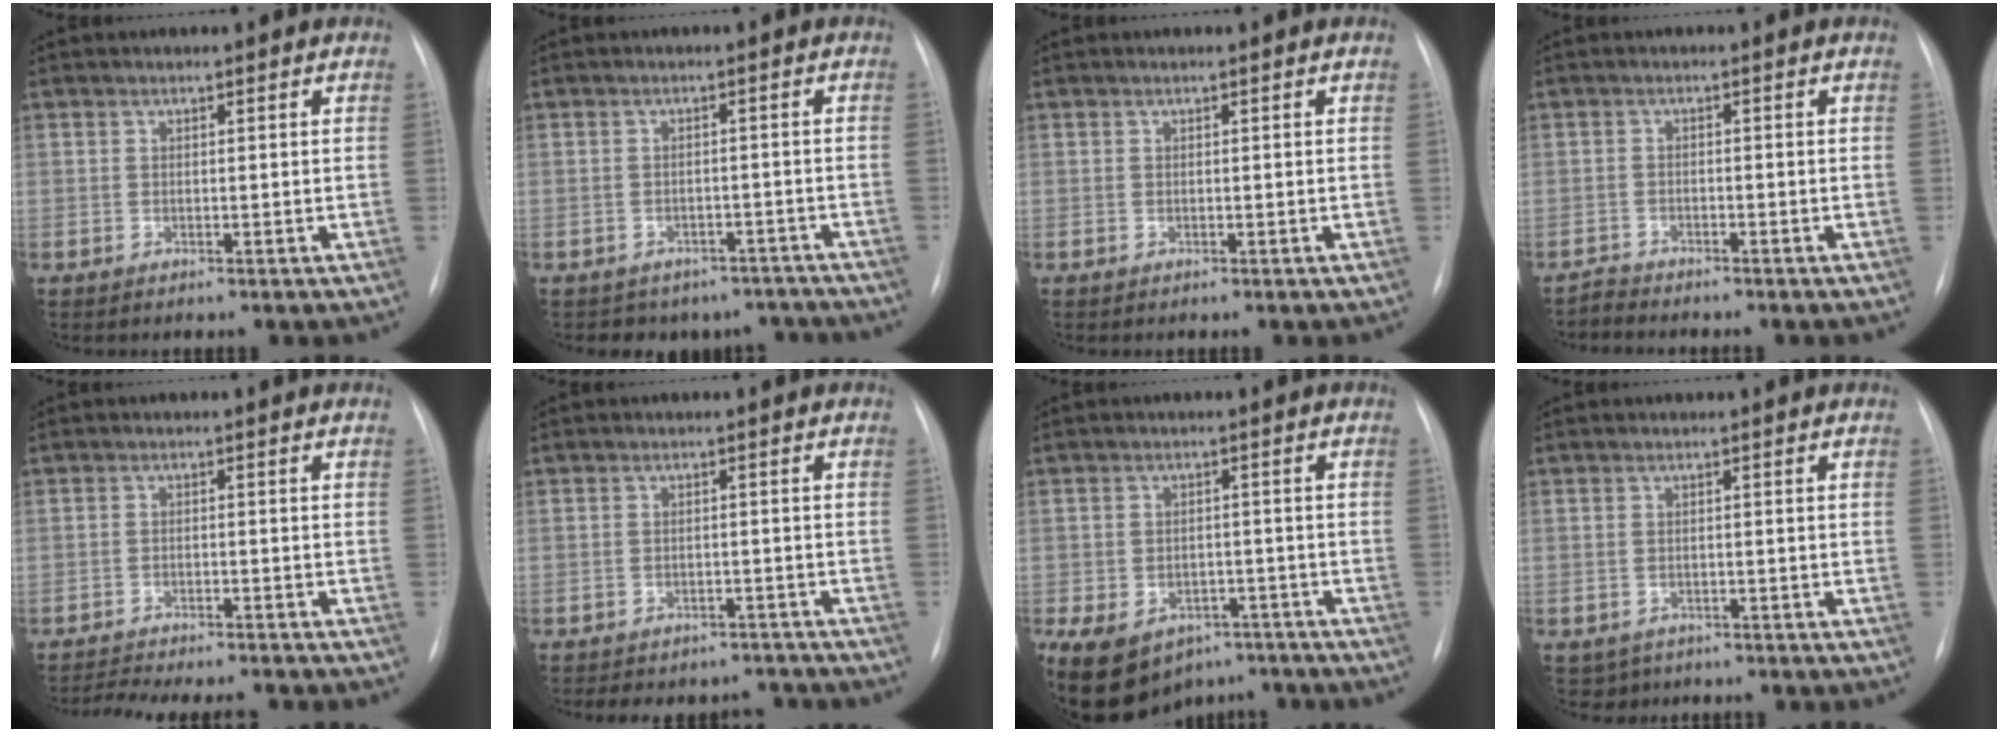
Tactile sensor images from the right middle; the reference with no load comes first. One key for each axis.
{"total": 7.8, "fx": -6.3, "fy": 4.5, "fz": 0.2, "tx": 0.010, "ty": 0.024, "tz": -0.062}
{"total": 0.0}
{"total": 1.7, "fx": -1.6, "fy": -0.2, "fz": -0.7, "tx": 0.017, "ty": -0.011, "tz": -0.031}
{"total": 10.5, "fx": -9.7, "fy": 1.2, "fz": 3.8, "tx": -0.053, "ty": -0.002, "tz": -0.128}
{"total": 8.9, "fx": -7.8, "fy": 3.9, "fz": 1.5, "tx": -0.018, "ty": 0.017, "tz": -0.085}
{"total": 18.2, "fx": -10.8, "fy": 12.5, "fz": 7.7, "tx": -0.212, "ty": -0.003, "tz": -0.139}
{"total": 2.6, "fx": -1.6, "fy": 2.0, "fz": 0.1, "tx": -0.001, "ty": 0.005, "tz": -0.022}